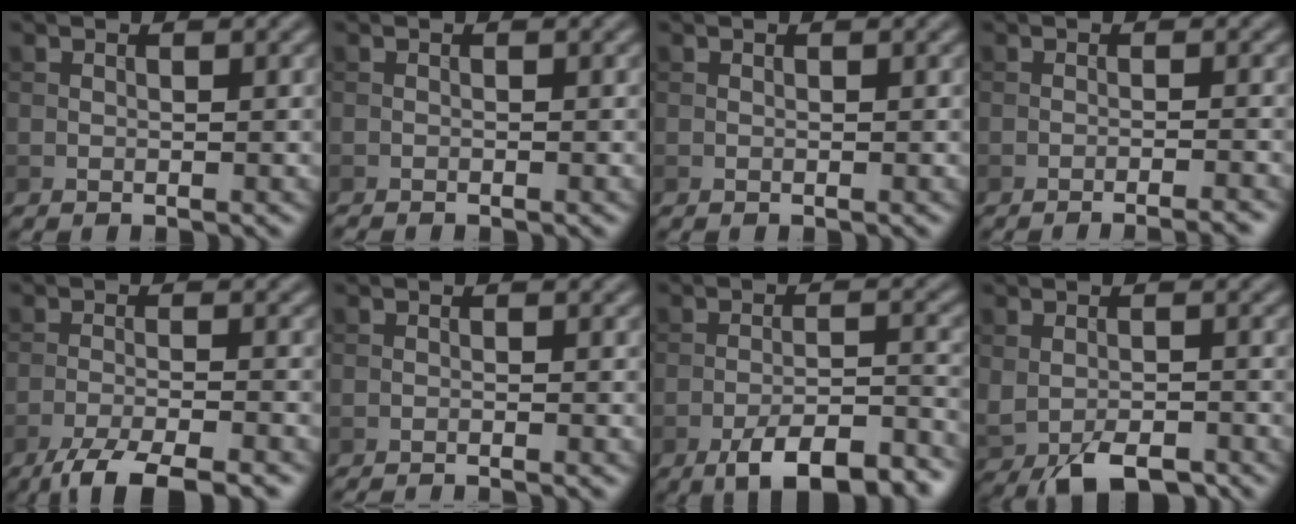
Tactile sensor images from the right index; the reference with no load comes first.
{"total": 0.6, "force": [-0.6, 0.0, 0.2], "torque": [-0.002, 0.000, -0.012]}
{"total": 0.0}
{"total": 3.8, "force": [-3.0, 0.7, 2.2], "torque": [-0.021, 0.007, -0.046]}
{"total": 5.8, "force": [-4.5, 1.1, 3.5], "torque": [-0.055, -0.006, -0.086]}
{"total": 1.9, "force": [-1.7, 0.2, 0.9], "torque": [-0.008, -0.001, -0.032]}
{"total": 8.7, "force": [-6.0, 2.5, 5.8], "torque": [-0.085, -0.001, -0.093]}
{"total": 5.0, "force": [-2.9, 2.4, 3.3], "torque": [-0.059, -0.015, -0.043]}